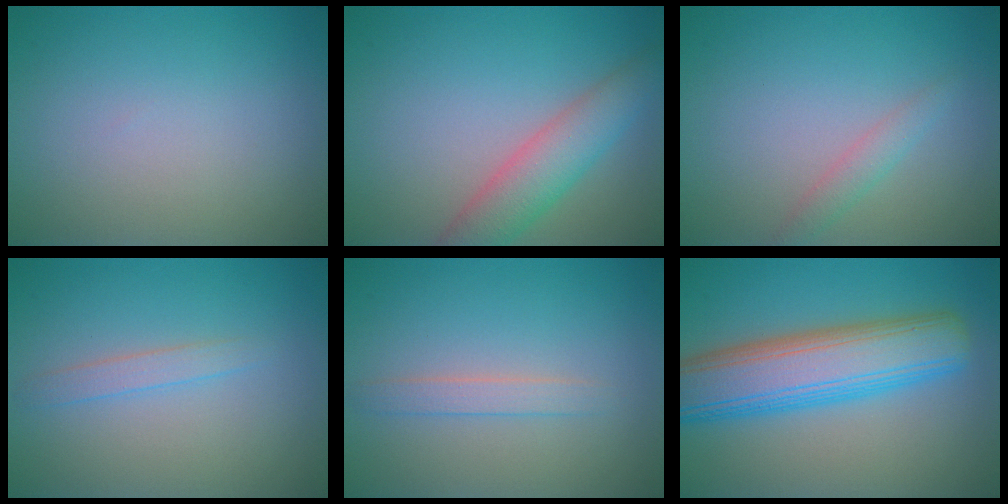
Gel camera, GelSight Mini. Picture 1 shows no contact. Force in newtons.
{"total": 4.6, "press": 4.6, "slide": 0.2}
{"total": 1.4, "press": 1.4, "slide": 0.1}
{"total": 1.4, "press": 1.4, "slide": 0.1}
{"total": 1.5, "press": 1.4, "slide": 0.1}
{"total": 9.0, "press": 9.0, "slide": 0.5}